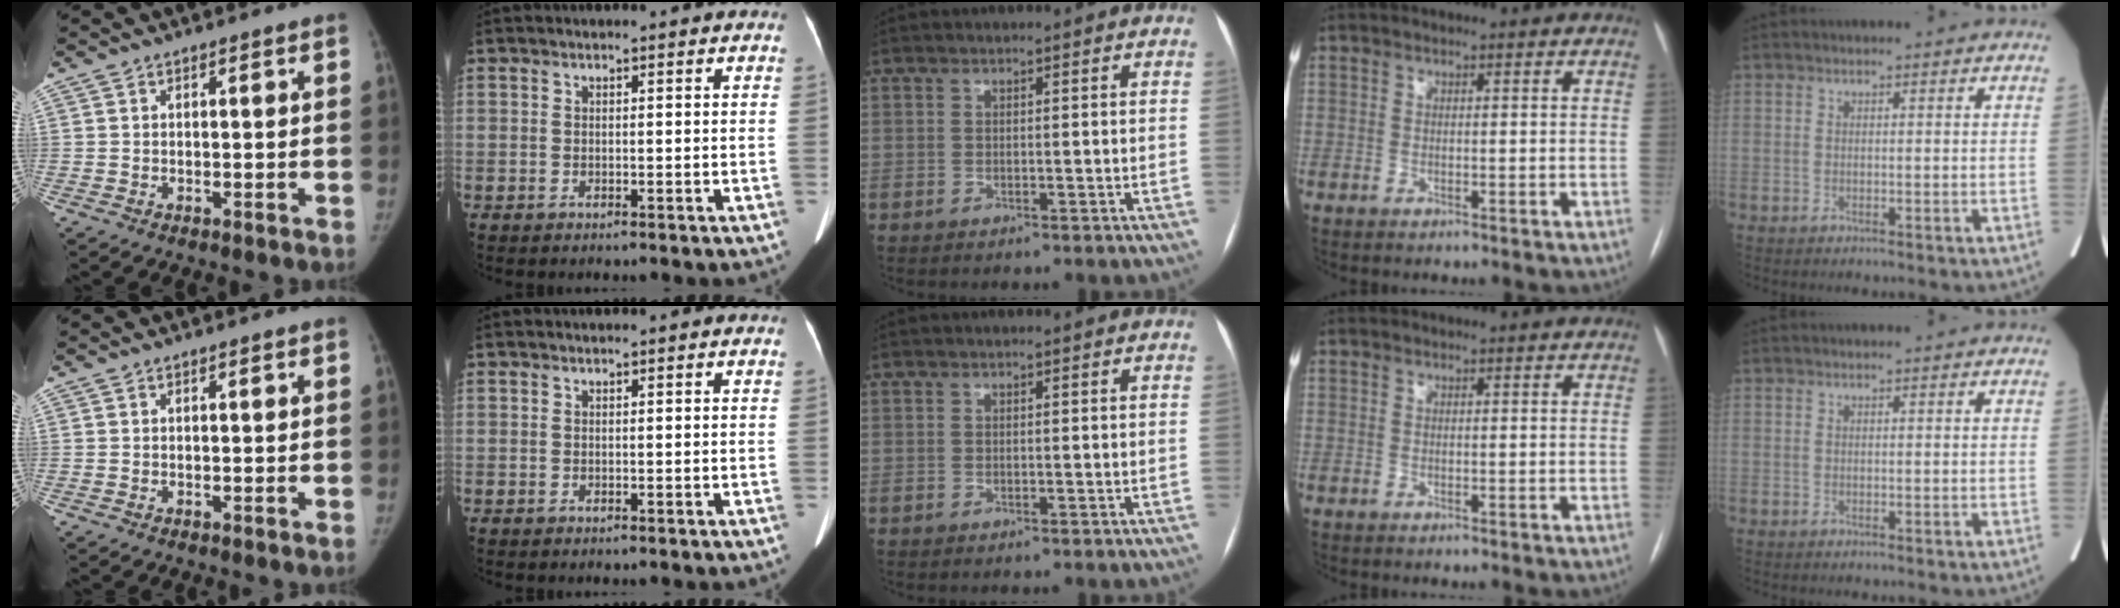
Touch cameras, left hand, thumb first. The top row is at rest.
{}